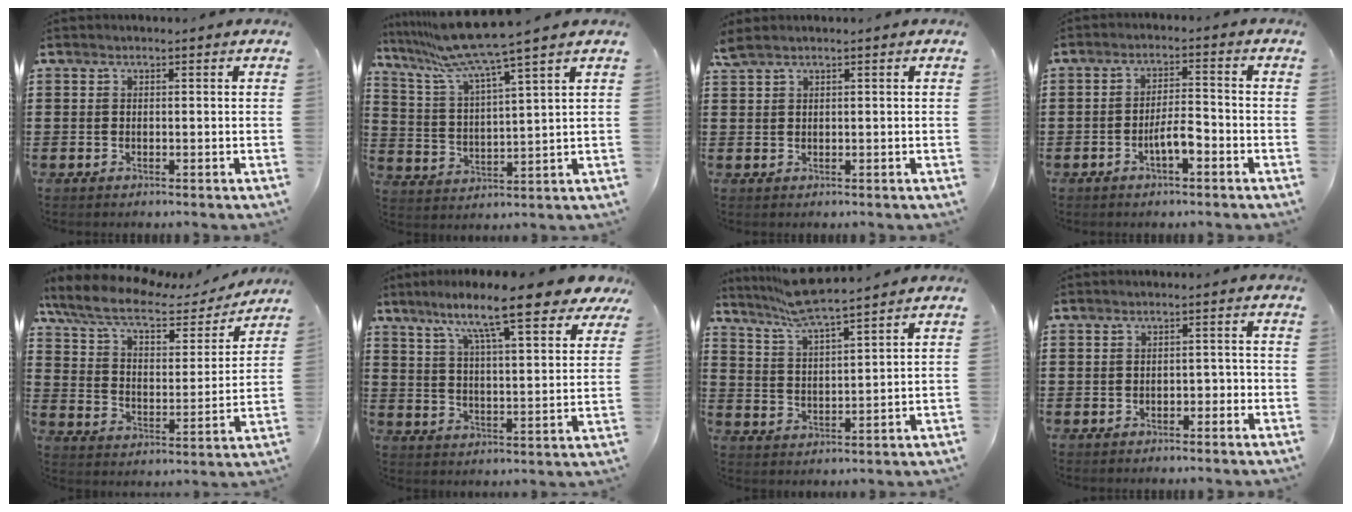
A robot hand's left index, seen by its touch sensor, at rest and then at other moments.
{"total": 8.8, "force": [7.4, -1.1, 4.6], "torque": [-0.119, -0.044, 0.123]}
{"total": 1.3, "force": [0.9, 0.1, 0.9], "torque": [-0.020, 0.000, 0.017]}
{"total": 4.5, "force": [-2.1, 1.2, 3.8], "torque": [-0.079, 0.005, -0.044]}
{"total": 9.2, "force": [7.2, 2.5, 5.2], "torque": [-0.125, -0.030, 0.122]}
{"total": 11.7, "force": [9.1, 1.2, 7.2], "torque": [-0.145, -0.045, 0.146]}
{"total": 6.8, "force": [6.0, -0.3, 3.2], "torque": [-0.081, -0.023, 0.108]}
{"total": 1.6, "force": [-1.3, 0.7, 0.7], "torque": [-0.019, 0.003, -0.029]}